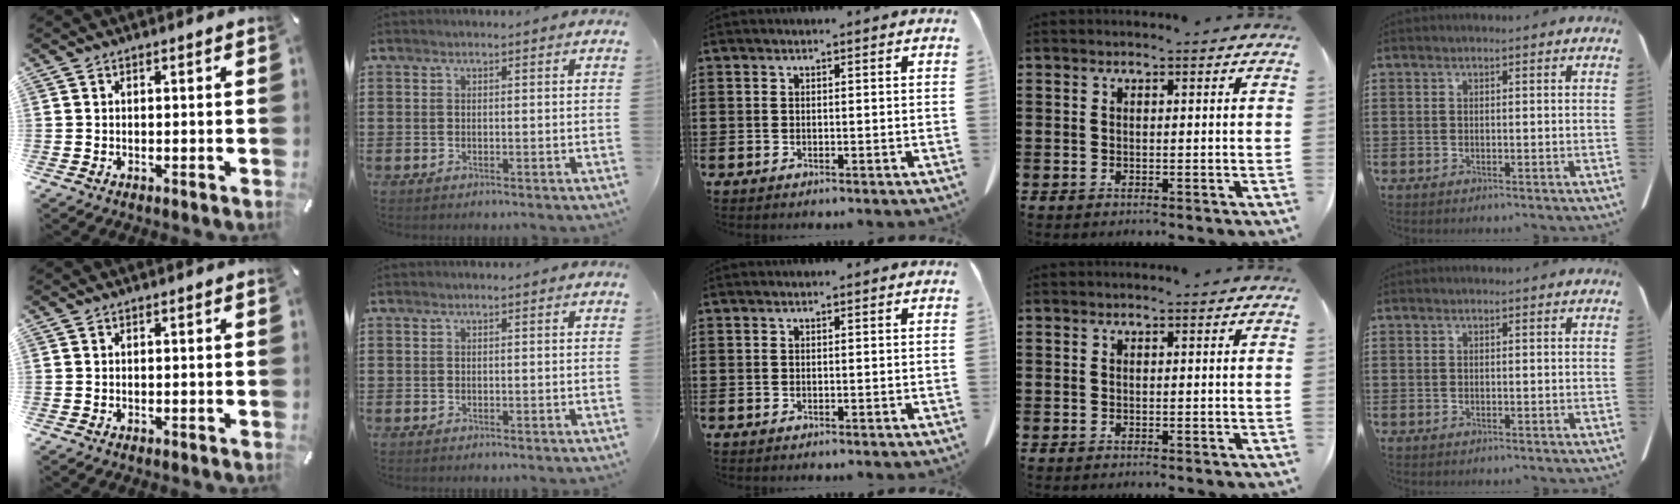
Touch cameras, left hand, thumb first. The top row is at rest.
{}